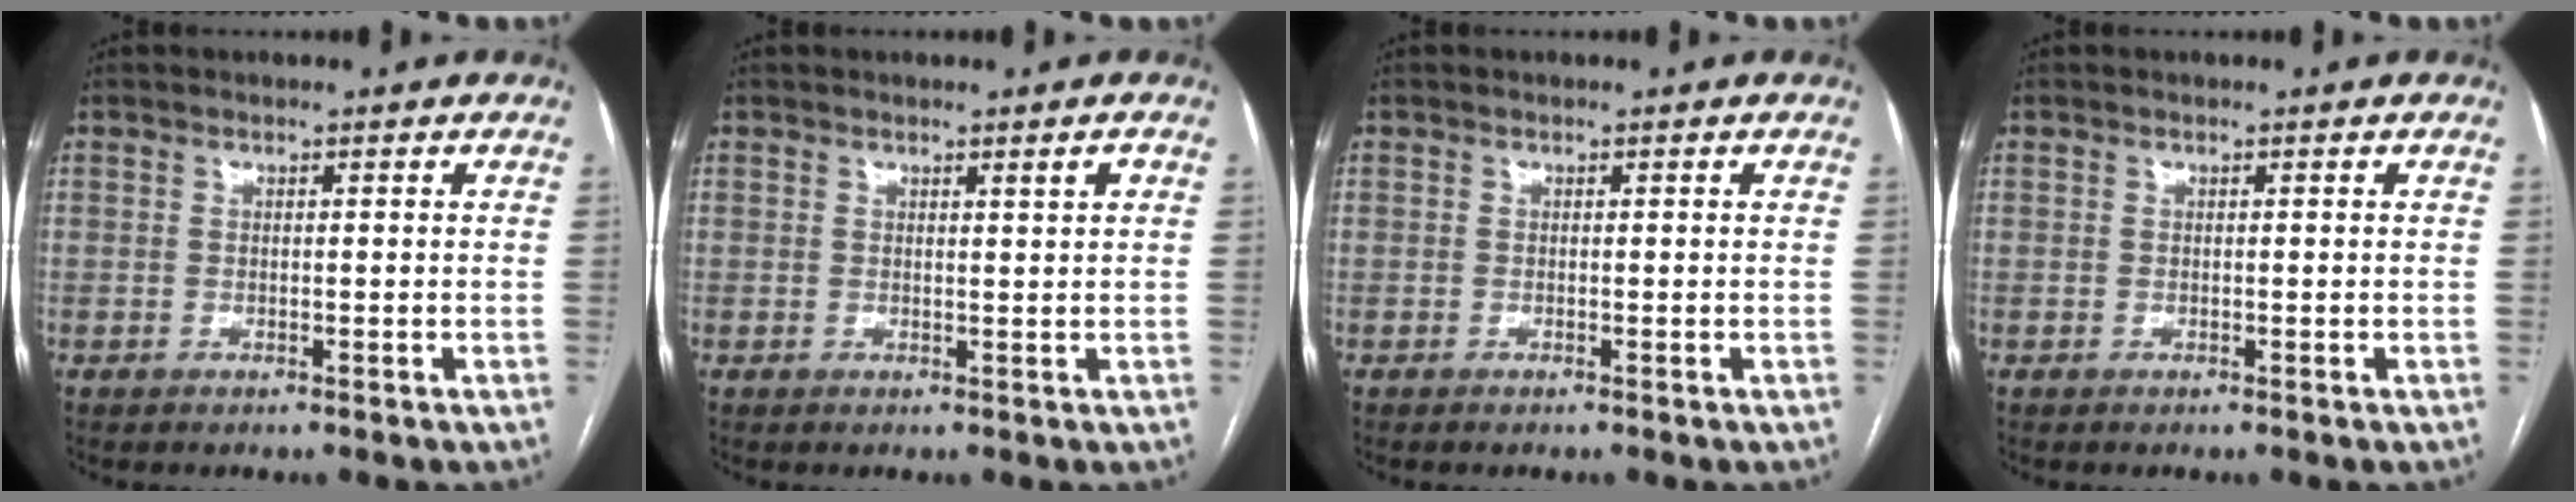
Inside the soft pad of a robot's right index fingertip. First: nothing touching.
{"total": 1.3, "force": [0.7, -0.2, 1.1], "torque": [-0.015, -0.003, 0.009]}
{"total": 0.0}
{"total": 0.0}